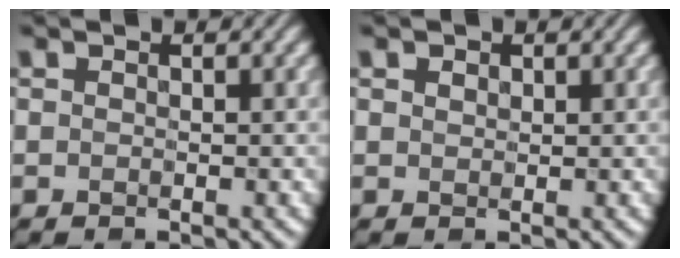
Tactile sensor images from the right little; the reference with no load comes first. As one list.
[{"total": 0.8, "force": [0.4, 0.7, 0.3], "torque": [-0.010, 0.002, 0.011]}]